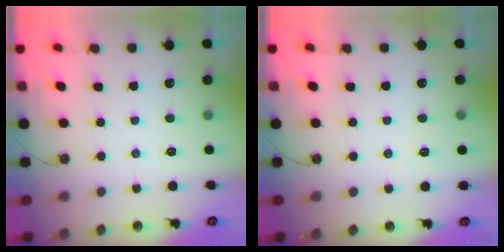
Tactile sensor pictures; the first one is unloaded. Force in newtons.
{"total": 4.6, "press": 4.5, "slide": 0.6}